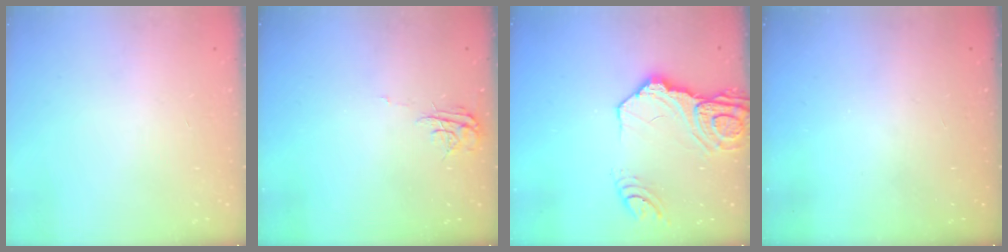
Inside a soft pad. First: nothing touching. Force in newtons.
{"total": 7.9, "press": 7.8, "slide": 0.5}
{"total": 16.4, "press": 16.3, "slide": 1.9}
{"total": 0.0}